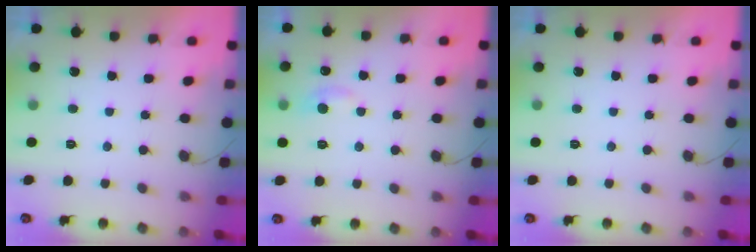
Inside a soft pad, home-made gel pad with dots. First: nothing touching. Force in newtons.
{"total": 4.9, "press": 4.8, "slide": 0.6}
{"total": 0.0}